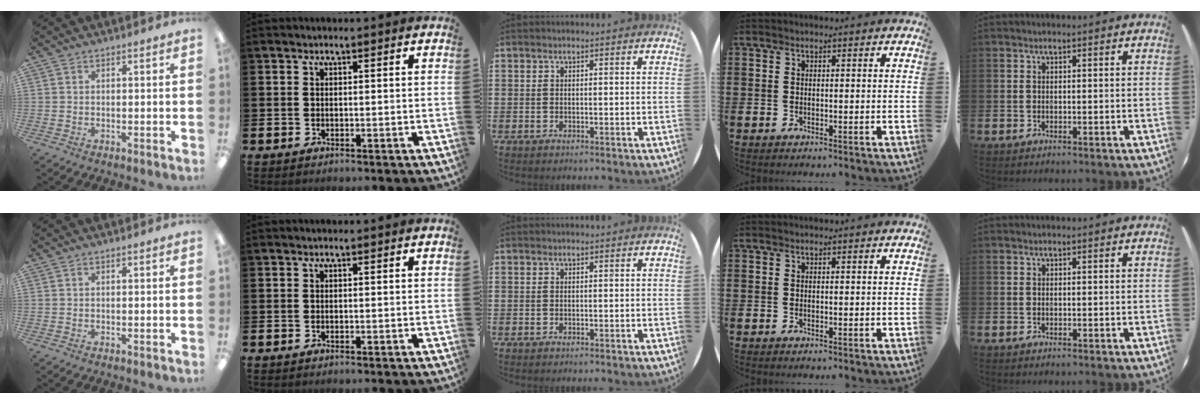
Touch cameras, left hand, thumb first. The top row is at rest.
{}